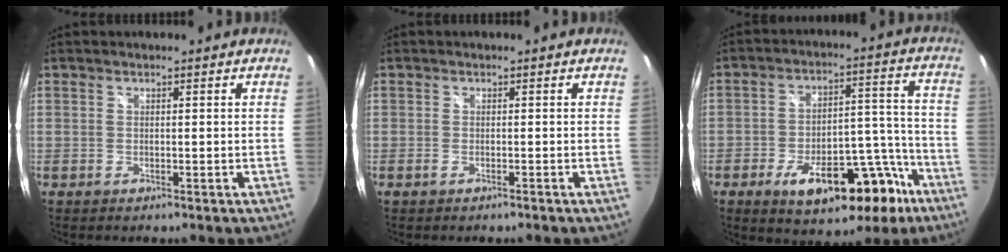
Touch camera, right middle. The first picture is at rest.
{"total": 0.8, "force": [-0.6, 0.1, 0.4], "torque": [-0.008, -0.001, -0.013]}
{"total": 18.7, "force": [-10.7, 8.1, 13.0], "torque": [-0.199, 0.018, -0.139]}